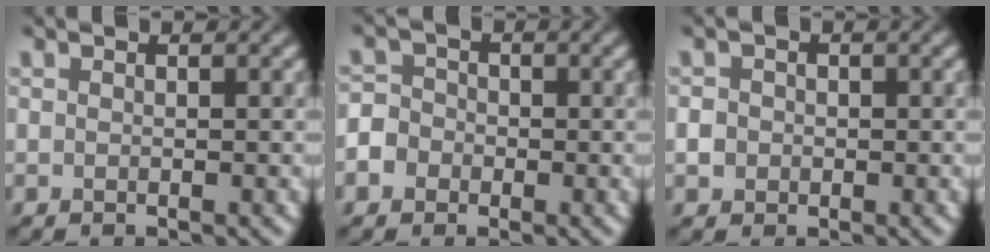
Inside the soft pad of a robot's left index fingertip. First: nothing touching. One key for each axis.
{"total": 3.9, "fx": -1.6, "fy": 3.3, "fz": 1.0, "tx": -0.001, "ty": 0.003, "tz": -0.044}
{"total": 1.5, "fx": -0.3, "fy": 1.3, "fz": 0.5, "tx": -0.003, "ty": -0.002, "tz": -0.006}